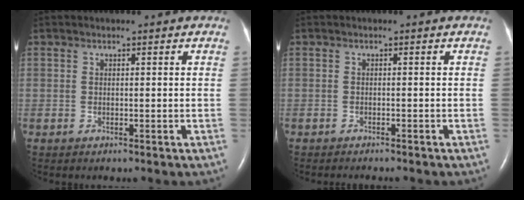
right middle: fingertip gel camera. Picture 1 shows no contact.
{"total": 2.3, "force": [-2.1, 0.4, 0.7], "torque": [-0.013, -0.004, -0.025]}